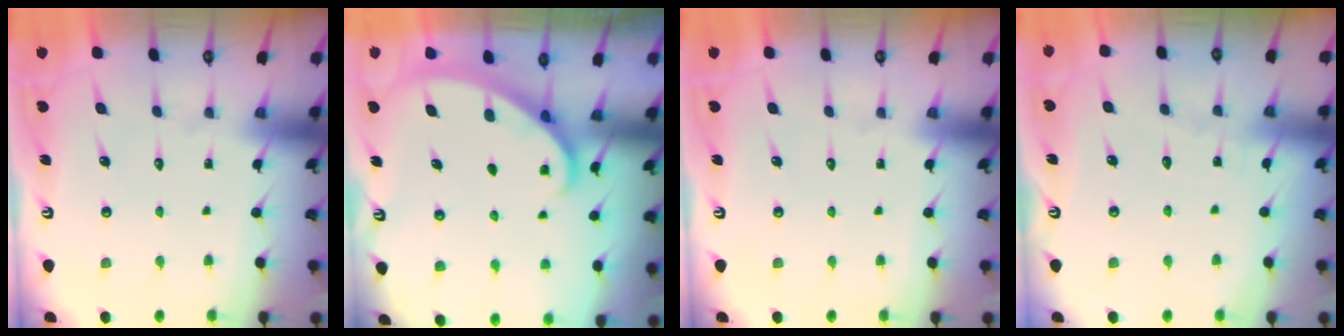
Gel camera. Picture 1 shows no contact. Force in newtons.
{"total": 2.3, "press": 2.3, "slide": 0.2}
{"total": 0.0}
{"total": 2.9, "press": 2.9, "slide": 0.4}